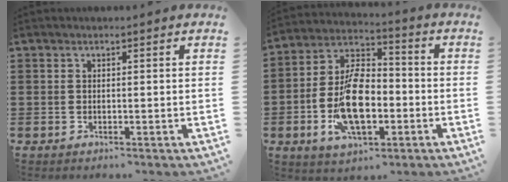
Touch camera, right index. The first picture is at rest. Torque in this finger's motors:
{"motor_torque": [2.14, 0.00, 1.05, 0.21]}